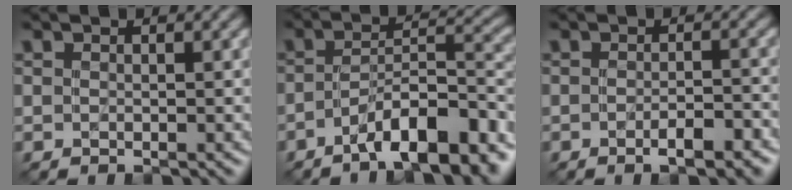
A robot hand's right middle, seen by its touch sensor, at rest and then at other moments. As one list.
[{"total": 10.4, "force": [-6.3, 3.0, 7.8], "torque": [-0.109, 0.013, -0.102]}, {"total": 3.2, "force": [-1.5, 0.9, 2.6], "torque": [-0.037, 0.003, -0.020]}]